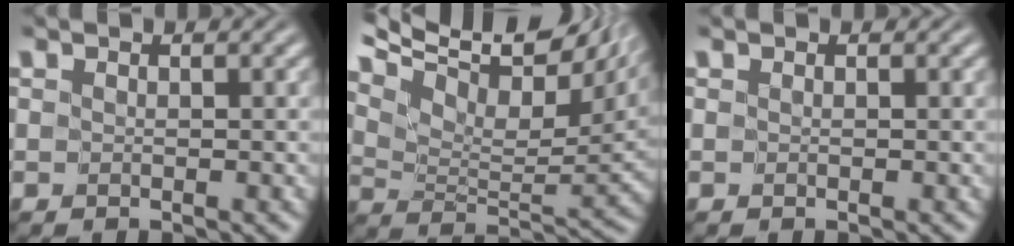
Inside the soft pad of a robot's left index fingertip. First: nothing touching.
{"total": 13.4, "force": [8.0, 5.8, 9.1], "torque": [-0.167, 0.052, 0.135]}
{"total": 0.0}